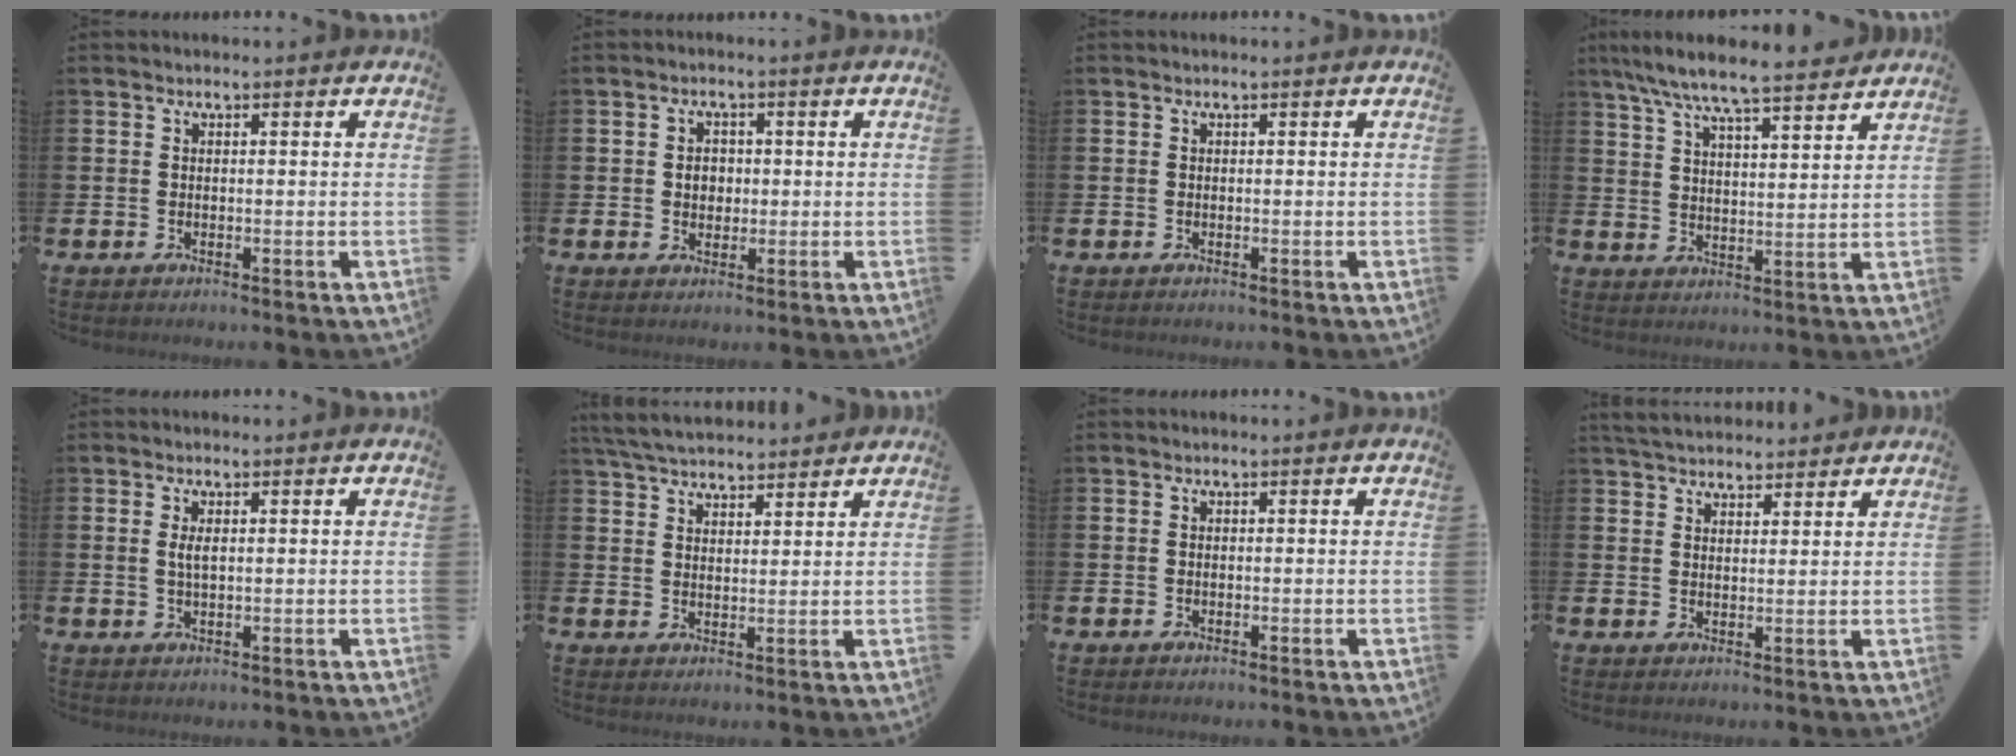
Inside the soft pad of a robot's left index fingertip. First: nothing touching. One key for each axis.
{"total": 2.4, "fx": 0.3, "fy": 2.1, "fz": 1.2, "tx": -0.008, "ty": 0.002, "tz": -0.002}
{"total": 0.0}
{"total": 7.7, "fx": 7.2, "fy": 0.6, "fz": 2.6, "tx": -0.079, "ty": -0.037, "tz": 0.128}
{"total": 1.8, "fx": 0.5, "fy": 0.6, "fz": 1.7, "tx": -0.028, "ty": 0.001, "tz": 0.006}
{"total": 5.1, "fx": 4.9, "fy": 0.9, "fz": 0.9, "tx": -0.035, "ty": -0.020, "tz": 0.090}
{"total": 0.0}
{"total": 4.2, "fx": 4.1, "fy": 0.9, "fz": 0.4, "tx": -0.013, "ty": -0.017, "tz": 0.075}